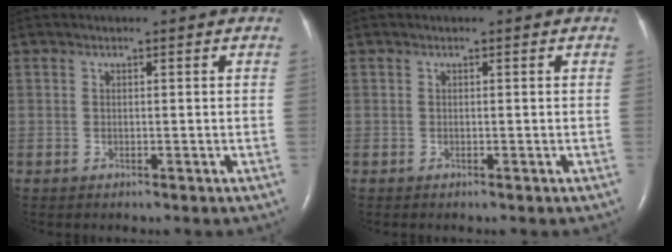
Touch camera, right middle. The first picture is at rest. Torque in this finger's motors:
{"motor_torque": [-0.16, 0.15, -0.01, 0.00]}